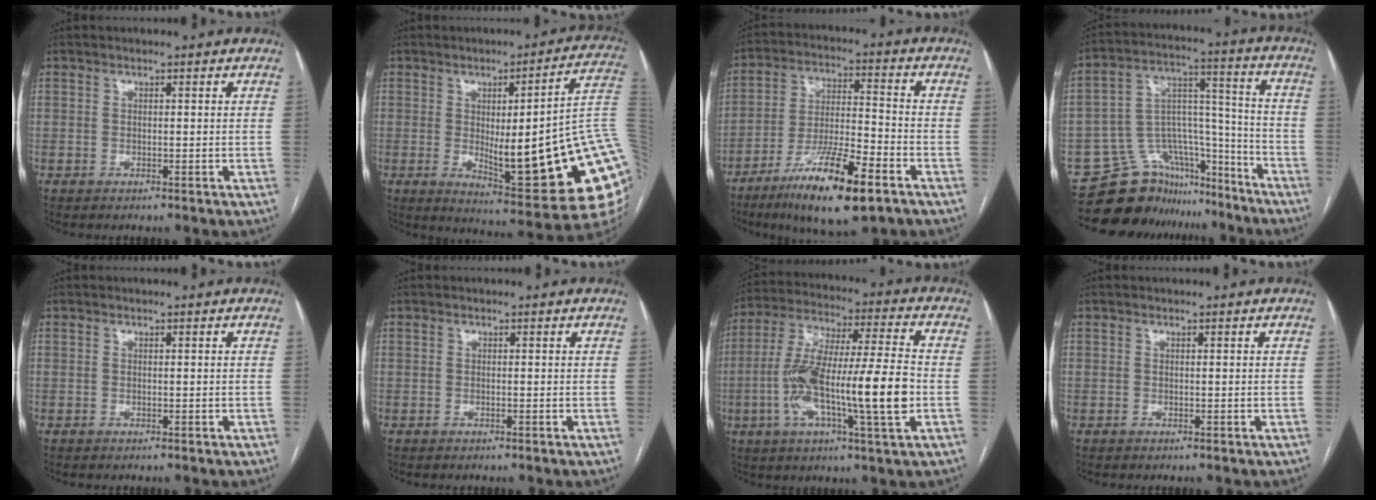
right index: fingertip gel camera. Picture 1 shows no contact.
{"total": 25.1, "force": [-2.5, 3.6, 24.8], "torque": [-0.224, -0.004, -0.027]}
{"total": 15.7, "force": [-9.3, 2.3, 12.4], "torque": [-0.231, -0.028, -0.161]}
{"total": 15.4, "force": [-13.3, 7.5, 2.2], "torque": [-0.026, 0.081, -0.208]}
{"total": 0.0}
{"total": 0.0}
{"total": 19.0, "force": [-3.7, 1.7, 18.6], "torque": [-0.345, 0.008, -0.062]}
{"total": 0.0}